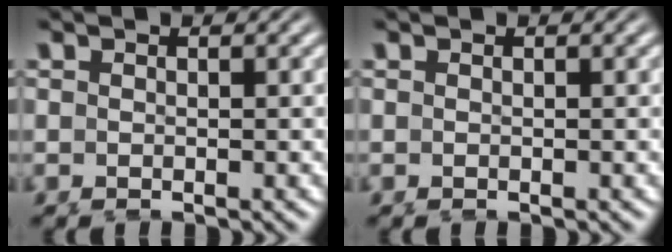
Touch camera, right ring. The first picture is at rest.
{"total": 0.0}